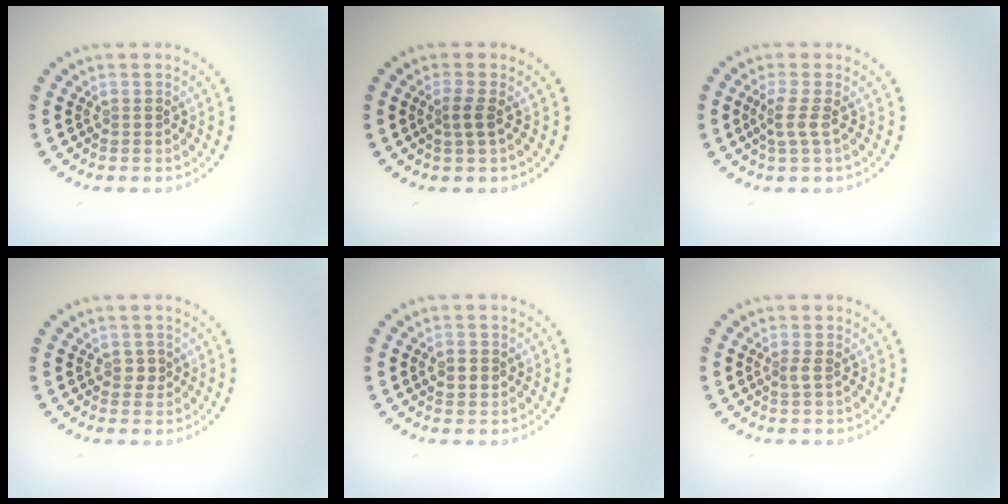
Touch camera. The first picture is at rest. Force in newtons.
{"total": 1.4, "press": 1.1, "slide": 0.8}
{"total": 1.7, "press": 1.3, "slide": 1.1}
{"total": 0.8, "press": 0.8, "slide": 0.2}
{"total": 1.4, "press": 1.4, "slide": 0.2}
{"total": 0.8, "press": 0.6, "slide": 0.6}